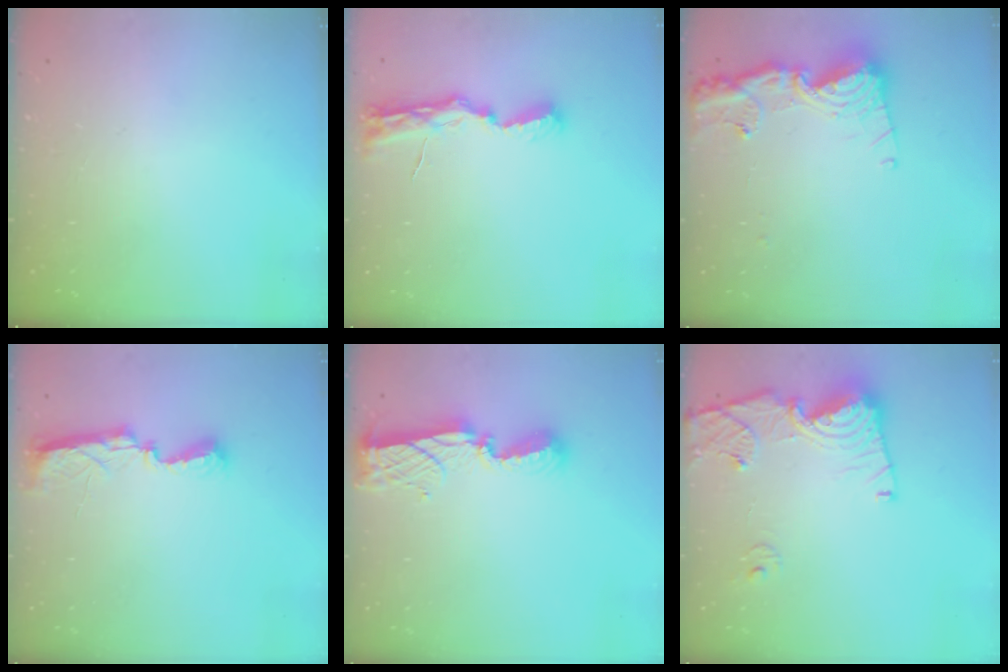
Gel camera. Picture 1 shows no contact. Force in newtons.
{"total": 8.0, "press": 8.0, "slide": 0.7}
{"total": 14.4, "press": 14.3, "slide": 1.9}
{"total": 8.0, "press": 7.9, "slide": 1.1}
{"total": 8.4, "press": 8.4, "slide": 0.8}
{"total": 14.7, "press": 14.6, "slide": 1.8}